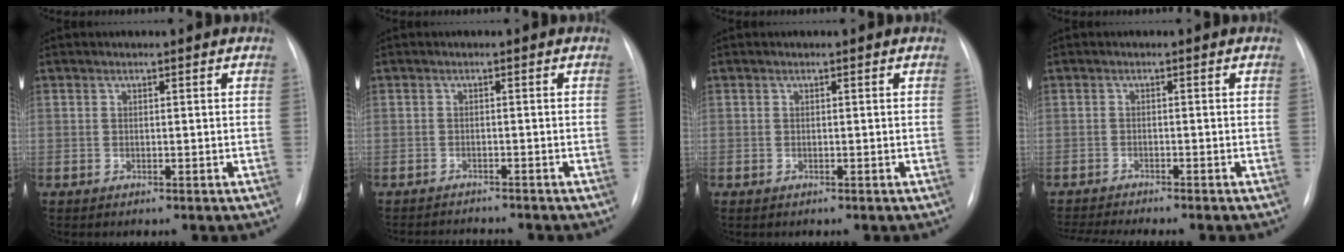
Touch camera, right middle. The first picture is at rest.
{"total": 4.3, "force": [-4.3, -0.2, 0.6], "torque": [-0.003, -0.009, -0.062]}
{"total": 0.0}
{"total": 8.1, "force": [-7.3, -0.2, 3.4], "torque": [-0.040, -0.010, -0.109]}